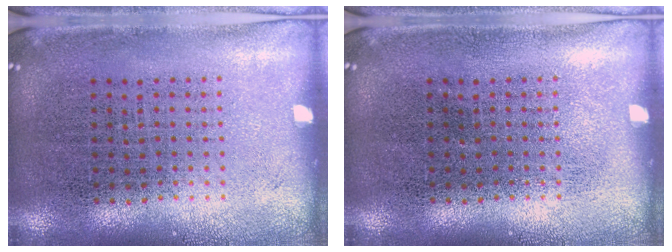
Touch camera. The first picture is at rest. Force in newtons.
{"total": 0.0}